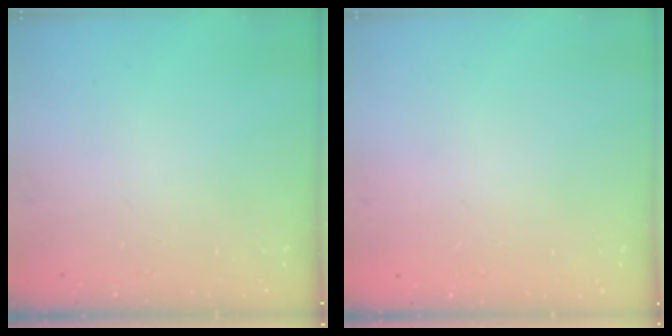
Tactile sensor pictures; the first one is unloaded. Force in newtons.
{"total": 0.0}